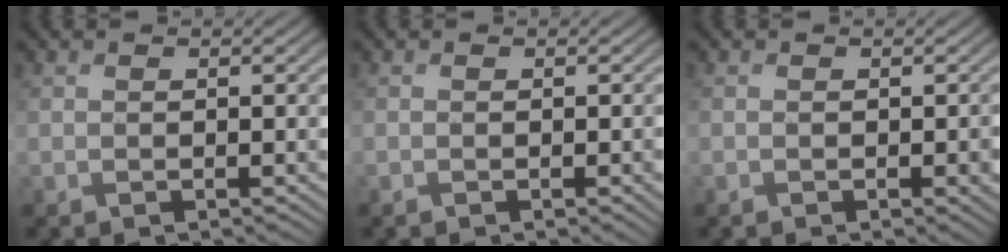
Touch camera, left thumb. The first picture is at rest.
{"total": 0.6, "force": [-0.2, 0.2, 0.6], "torque": [-0.008, -0.003, -0.001]}
{"total": 1.0, "force": [-0.1, 0.7, 0.7], "torque": [-0.011, -0.007, -0.001]}